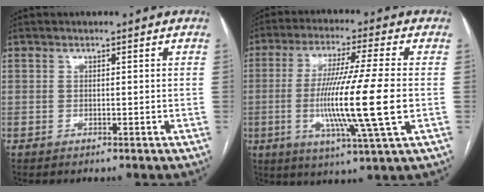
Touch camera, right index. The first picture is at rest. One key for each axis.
{"total": 15.1, "fx": -1.9, "fy": -0.9, "fz": 14.9, "tx": -0.283, "ty": -0.021, "tz": -0.044}